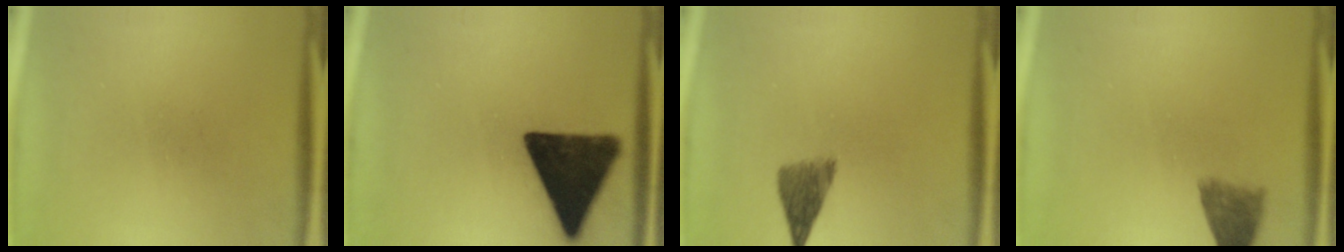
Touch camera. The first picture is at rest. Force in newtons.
{"total": 16.1}
{"total": 4.5}
{"total": 4.0}